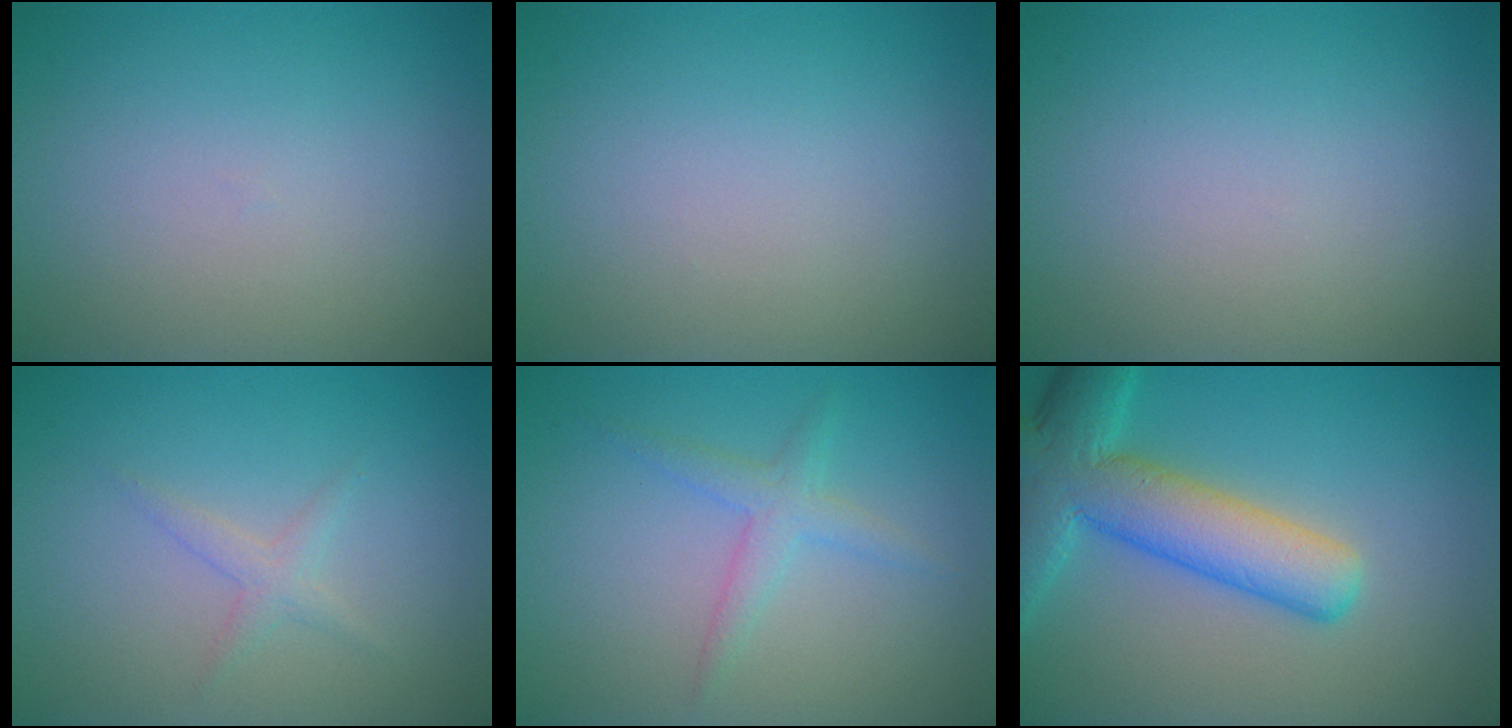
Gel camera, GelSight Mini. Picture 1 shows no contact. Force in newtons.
{"total": 0.0}
{"total": 0.0}
{"total": 1.3, "press": 1.3, "slide": 0.1}
{"total": 2.0, "press": 2.0, "slide": 0.1}
{"total": 8.1, "press": 8.1, "slide": 0.5}